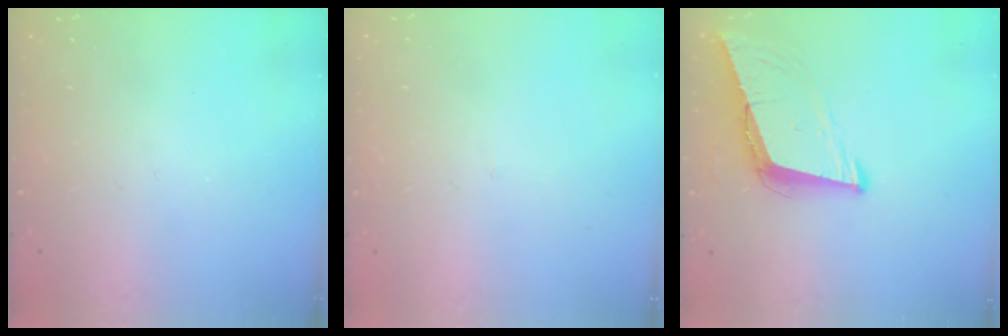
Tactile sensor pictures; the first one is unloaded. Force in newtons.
{"total": 1.5, "press": 1.5, "slide": 0.1}
{"total": 8.9, "press": 8.2, "slide": 3.5}